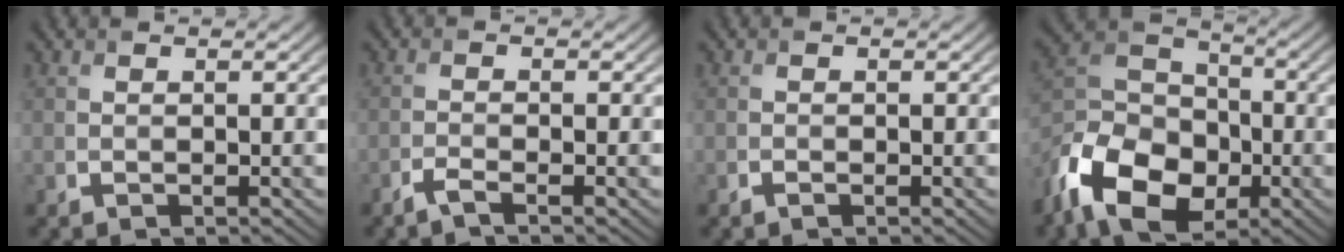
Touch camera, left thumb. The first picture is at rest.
{"total": 1.7, "force": [-1.3, 0.1, 1.1], "torque": [-0.024, 0.000, -0.034]}
{"total": 0.5, "force": [-0.4, 0.2, 0.3], "torque": [-0.005, -0.003, -0.005]}
{"total": 13.3, "force": [-6.8, 8.4, 7.8], "torque": [-0.183, -0.021, -0.151]}